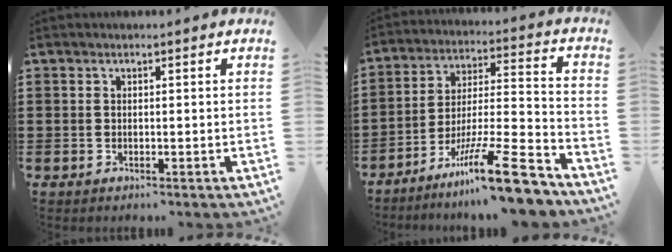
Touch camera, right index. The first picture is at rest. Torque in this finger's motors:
{"motor_torque": [1.66, -0.48, 0.42, 0.11]}